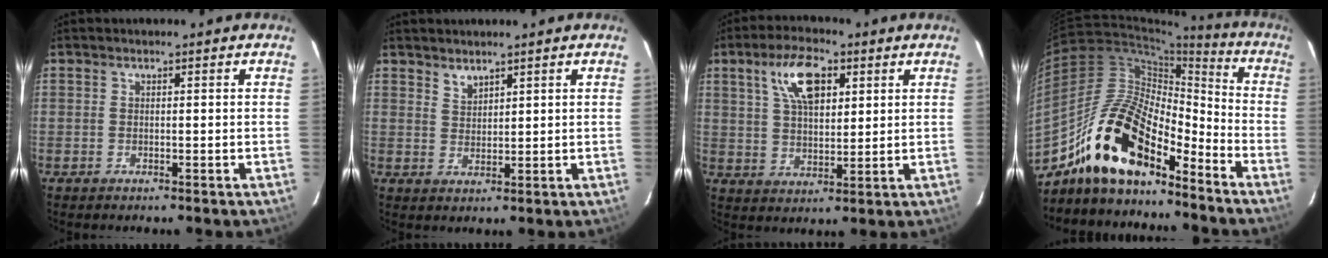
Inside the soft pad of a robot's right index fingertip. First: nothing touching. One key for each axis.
{"total": 2.4, "fx": 2.1, "fy": 0.8, "fz": 0.6, "tx": -0.006, "ty": 0.003, "tz": 0.040}
{"total": 10.1, "fx": 4.4, "fy": 4.5, "fz": 7.8, "tx": -0.145, "ty": 0.019, "tz": 0.082}
{"total": 18.6, "fx": -13.4, "fy": 6.9, "fz": 11.0, "tx": -0.208, "ty": 0.006, "tz": -0.258}